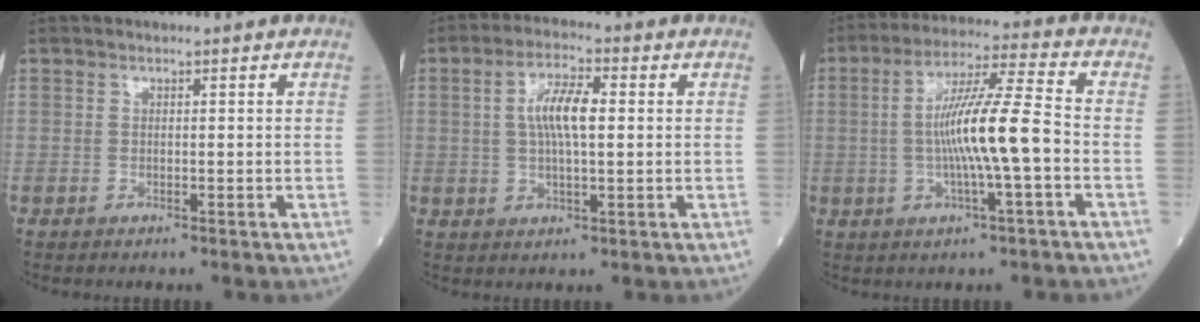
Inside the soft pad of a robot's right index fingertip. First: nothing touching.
{"total": 6.8, "force": [1.0, 1.8, 6.5], "torque": [-0.128, 0.012, 0.019]}
{"total": 11.2, "force": [-1.6, 0.1, 11.1], "torque": [-0.202, 0.009, -0.034]}